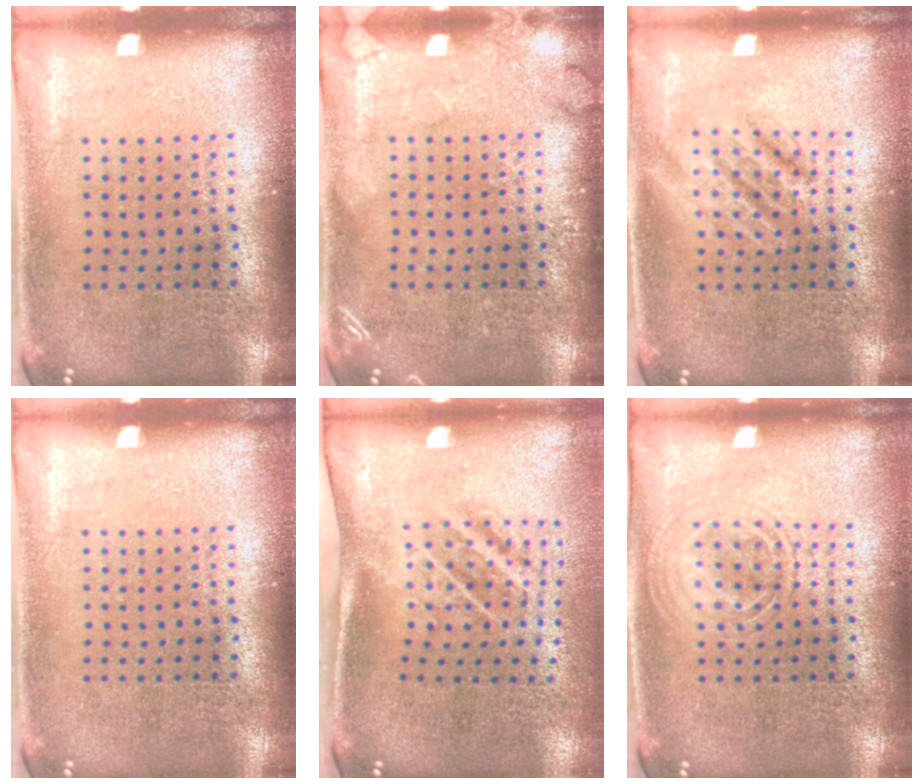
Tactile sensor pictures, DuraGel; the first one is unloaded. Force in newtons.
{"total": 1.8, "press": 1.8, "slide": 0.3}
{"total": 2.6, "press": 2.5, "slide": 0.3}
{"total": 0.0}
{"total": 1.9, "press": 1.2, "slide": 1.5}
{"total": 1.2, "press": 1.2, "slide": 0.1}